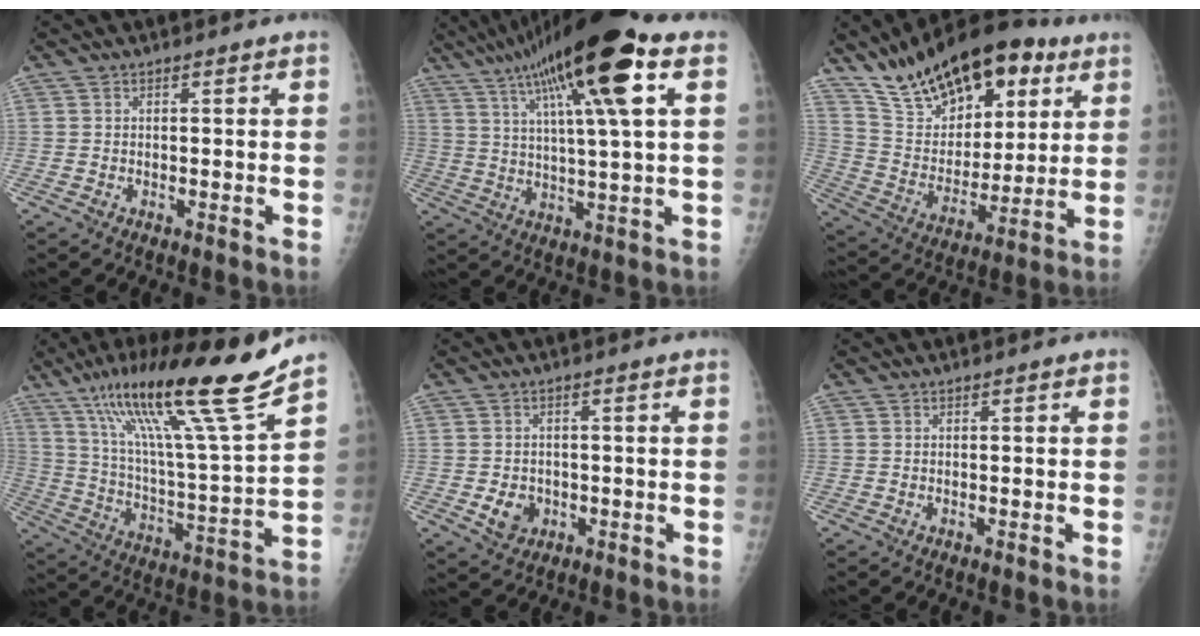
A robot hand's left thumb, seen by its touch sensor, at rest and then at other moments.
{"total": 21.1, "force": [10.1, 2.9, 18.3], "torque": [-0.318, 0.006, 0.166]}
{"total": 23.9, "force": [14.6, 12.2, 14.5], "torque": [-0.204, -0.038, 0.252]}
{"total": 24.4, "force": [16.6, 1.0, 17.9], "torque": [-0.279, -0.063, 0.288]}
{"total": 4.3, "force": [-1.0, 3.6, 2.1], "torque": [-0.023, 0.002, -0.008]}
{"total": 0.0}